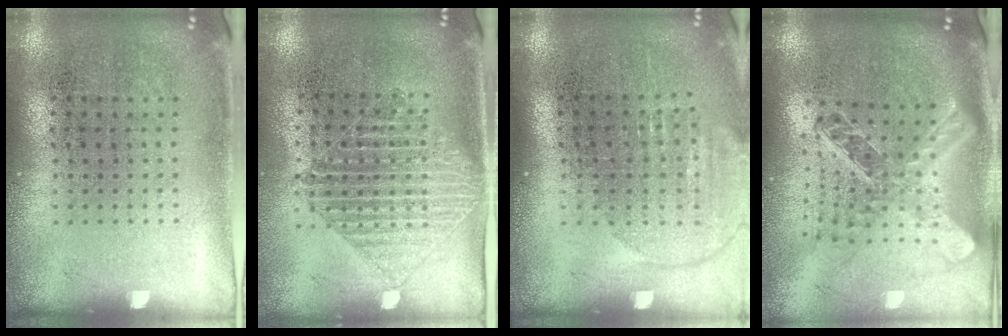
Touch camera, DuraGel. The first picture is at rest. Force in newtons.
{"total": 1.4, "press": 1.3, "slide": 0.7}
{"total": 1.5, "press": 1.3, "slide": 0.6}
{"total": 2.5, "press": 2.0, "slide": 1.6}